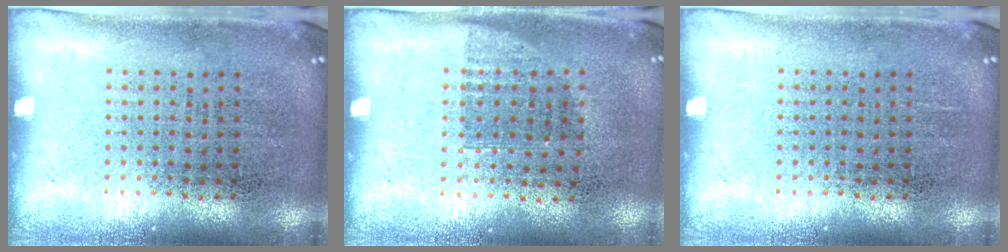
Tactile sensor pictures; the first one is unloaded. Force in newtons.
{"total": 0.8, "press": 0.6, "slide": 0.4}
{"total": 0.0}